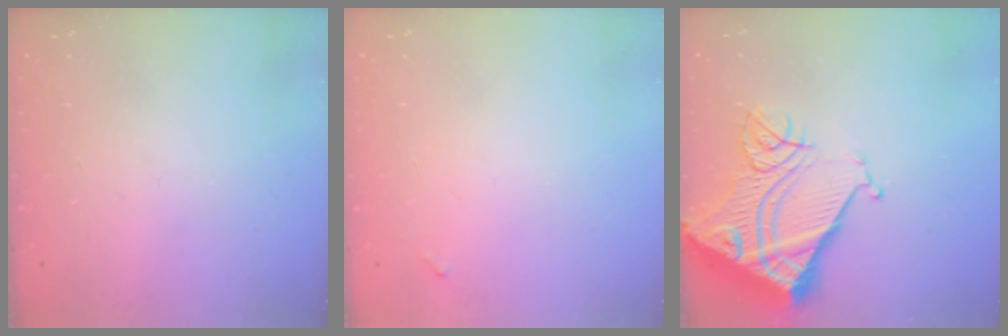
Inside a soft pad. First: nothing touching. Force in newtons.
{"total": 3.9, "press": 3.9, "slide": 0.3}
{"total": 20.1, "press": 19.9, "slide": 2.6}